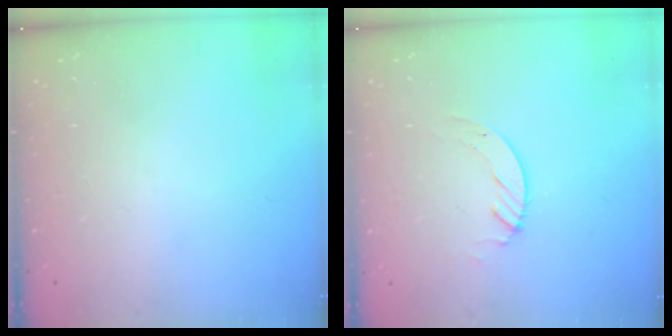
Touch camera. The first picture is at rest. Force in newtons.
{"total": 2.4, "press": 2.4, "slide": 0.2}